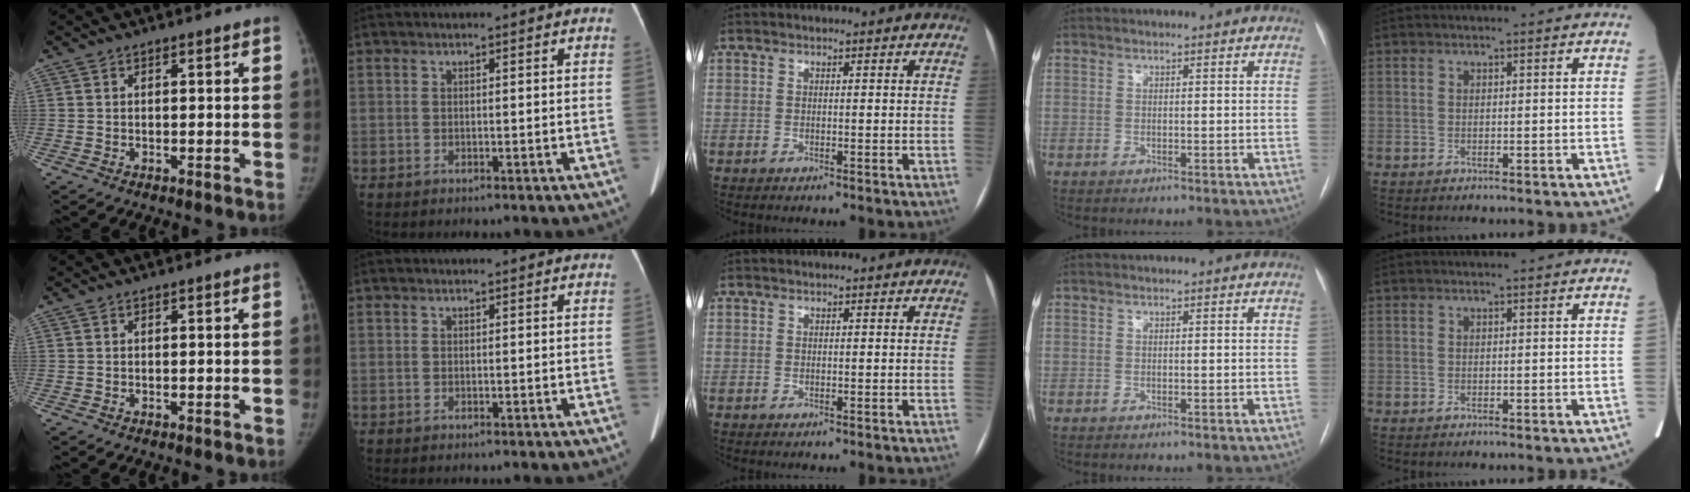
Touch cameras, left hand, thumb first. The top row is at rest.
{}